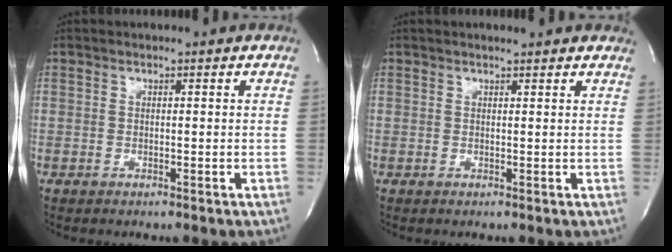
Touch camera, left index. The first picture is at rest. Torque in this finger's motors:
{"motor_torque": [0.18, -0.14, -0.02, 0.02]}